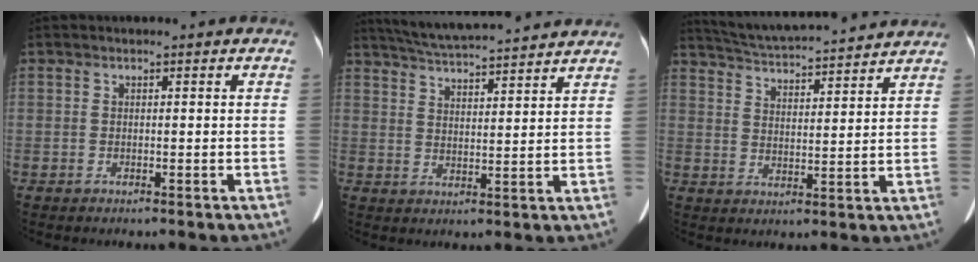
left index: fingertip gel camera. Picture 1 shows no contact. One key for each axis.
{"total": 15.2, "fx": 13.9, "fy": 0.8, "fz": 6.0, "tx": -0.111, "ty": 0.029, "tz": 0.207}
{"total": 16.6, "fx": 15.4, "fy": 1.1, "fz": 5.9, "tx": -0.108, "ty": 0.031, "tz": 0.228}